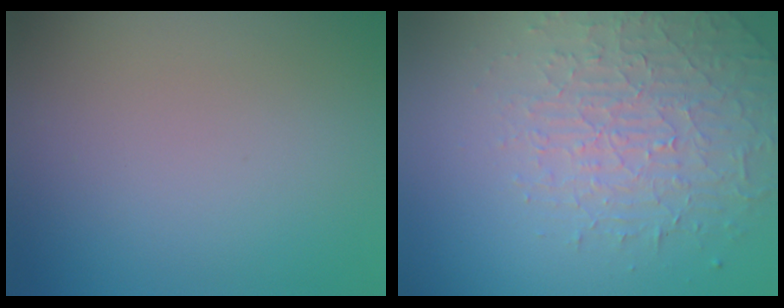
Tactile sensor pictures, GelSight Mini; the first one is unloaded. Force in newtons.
{"total": 4.5, "press": 3.2, "slide": 3.1}